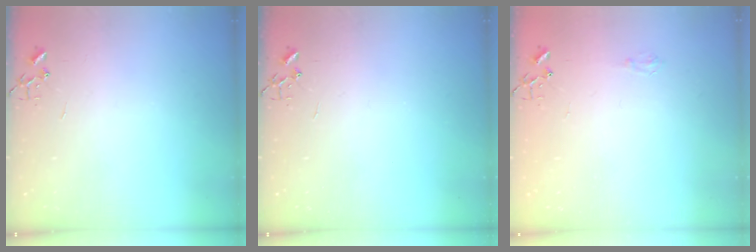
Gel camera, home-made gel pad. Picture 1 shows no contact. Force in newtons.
{"total": 0.0}
{"total": 3.8, "press": 3.8, "slide": 0.5}